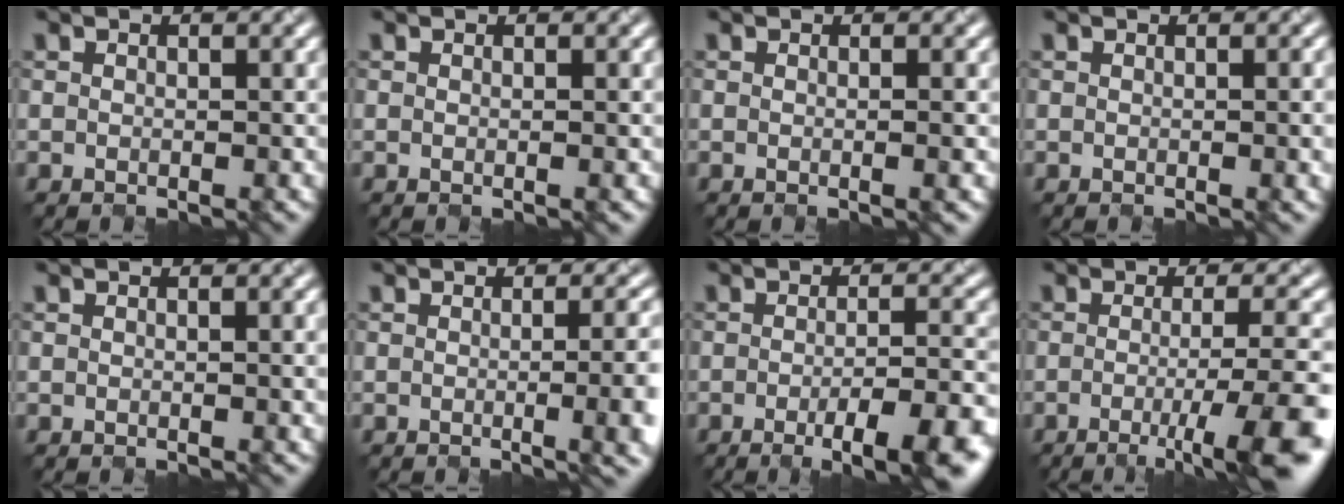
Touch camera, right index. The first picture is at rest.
{"total": 0.6, "force": [0.0, 0.2, 0.5], "torque": [-0.007, 0.000, -0.004]}
{"total": 1.2, "force": [-0.1, 0.4, 1.1], "torque": [-0.013, -0.001, -0.006]}
{"total": 2.2, "force": [-0.1, 0.7, 2.1], "torque": [-0.019, 0.004, 0.001]}
{"total": 1.4, "force": [0.1, 0.4, 1.3], "torque": [-0.014, 0.002, 0.001]}
{"total": 7.7, "force": [-0.5, 3.5, 6.9], "torque": [-0.046, -0.003, -0.001]}
{"total": 7.6, "force": [-3.5, 2.0, 6.5], "torque": [-0.074, -0.010, -0.043]}
{"total": 8.0, "force": [-2.6, 1.5, 7.4], "torque": [-0.096, -0.013, -0.038]}